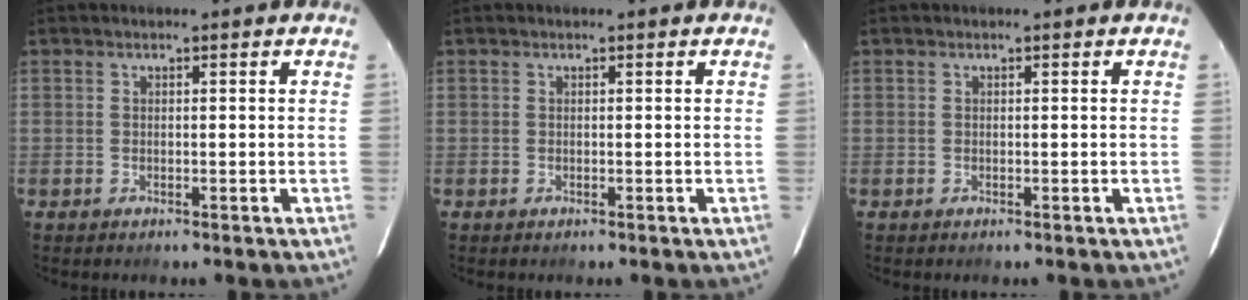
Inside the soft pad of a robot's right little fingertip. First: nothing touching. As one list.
[{"total": 0.0}, {"total": 0.0}]